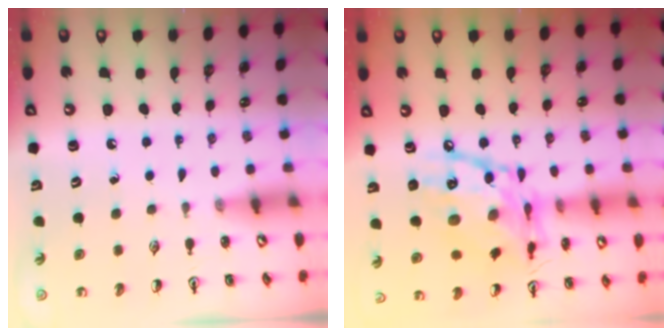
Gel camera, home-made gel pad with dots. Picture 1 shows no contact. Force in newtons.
{"total": 18.8, "press": 18.7, "slide": 1.4}